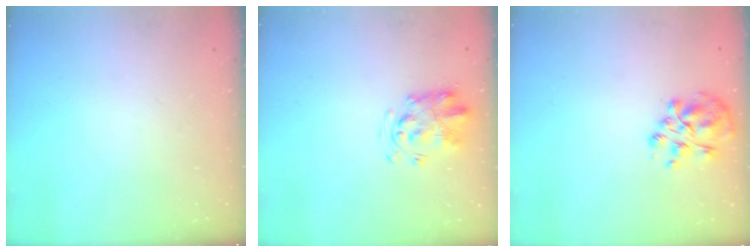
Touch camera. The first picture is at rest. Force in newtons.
{"total": 3.1, "press": 3.1, "slide": 0.6}
{"total": 7.8, "press": 7.8, "slide": 1.0}